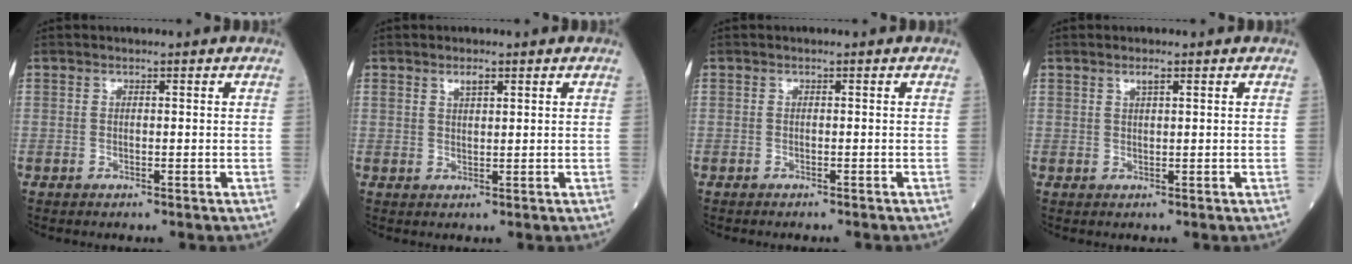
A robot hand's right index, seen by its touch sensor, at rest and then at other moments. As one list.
[{"total": 1.8, "force": [1.1, 0.5, 1.2], "torque": [-0.024, 0.001, 0.022]}, {"total": 1.8, "force": [-1.6, 0.1, 0.8], "torque": [-0.010, -0.003, -0.015]}, {"total": 1.2, "force": [0.7, 0.2, 0.9], "torque": [-0.018, 0.000, 0.014]}]